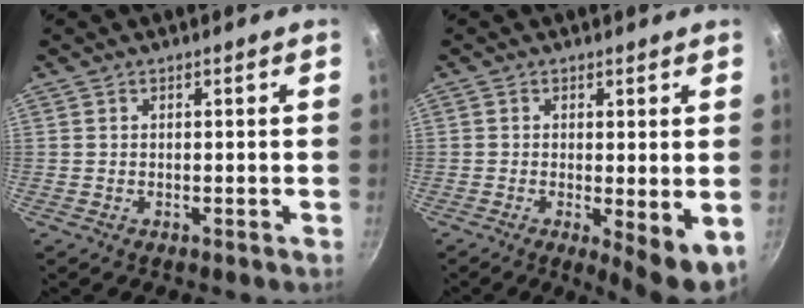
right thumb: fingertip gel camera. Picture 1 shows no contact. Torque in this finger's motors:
{"motor_torque": [0.07, 0.57, 0.16, -0.26, 0.05]}